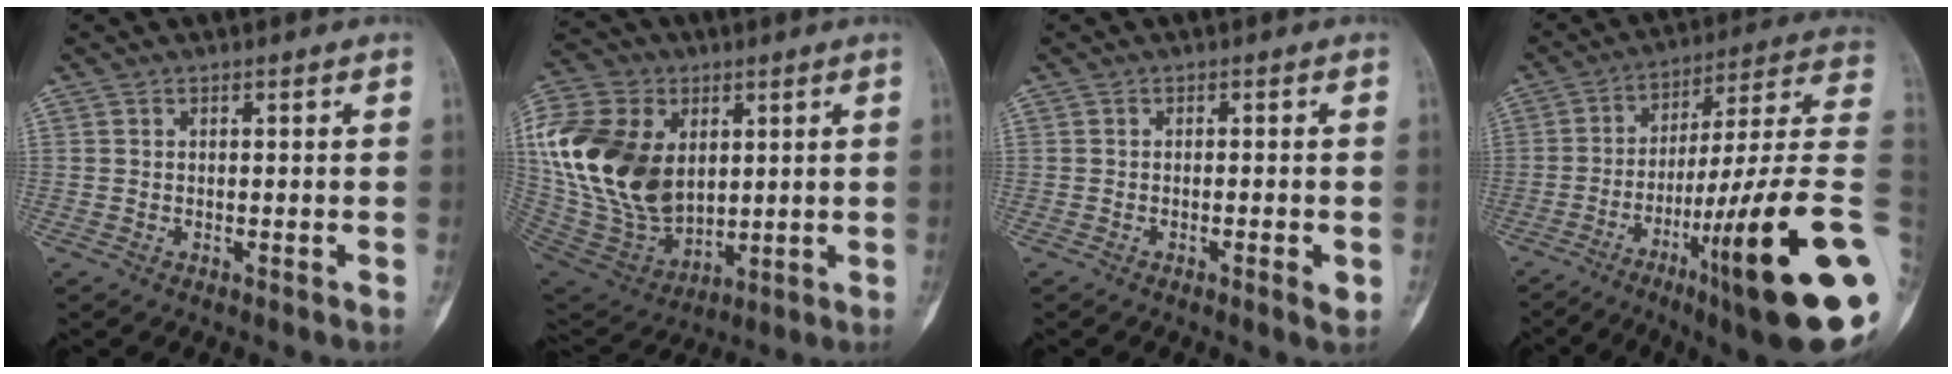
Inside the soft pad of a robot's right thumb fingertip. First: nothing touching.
{"total": 24.8, "force": [4.2, 17.1, 17.5], "torque": [-0.350, -0.016, 0.093]}
{"total": 2.3, "force": [-0.7, 0.5, 2.1], "torque": [-0.035, -0.002, -0.011]}
{"total": 28.0, "force": [-7.9, 3.2, 26.7], "torque": [-0.348, 0.035, -0.118]}